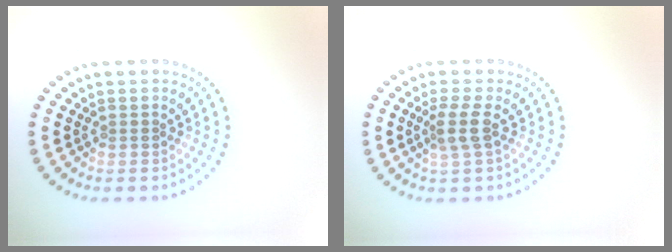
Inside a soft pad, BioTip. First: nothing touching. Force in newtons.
{"total": 2.1, "press": 1.7, "slide": 1.3}